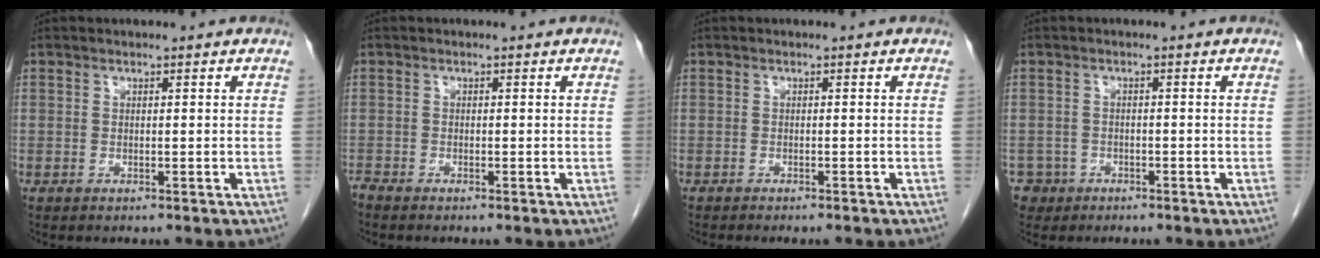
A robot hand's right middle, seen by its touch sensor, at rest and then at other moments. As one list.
[{"total": 0.9, "force": [-0.9, 0.0, 0.1], "torque": [-0.007, -0.004, -0.019]}, {"total": 4.4, "force": [-3.9, 0.5, 1.9], "torque": [-0.022, -0.007, -0.050]}, {"total": 2.9, "force": [-1.7, 2.3, -0.4], "torque": [0.006, 0.009, -0.033]}]